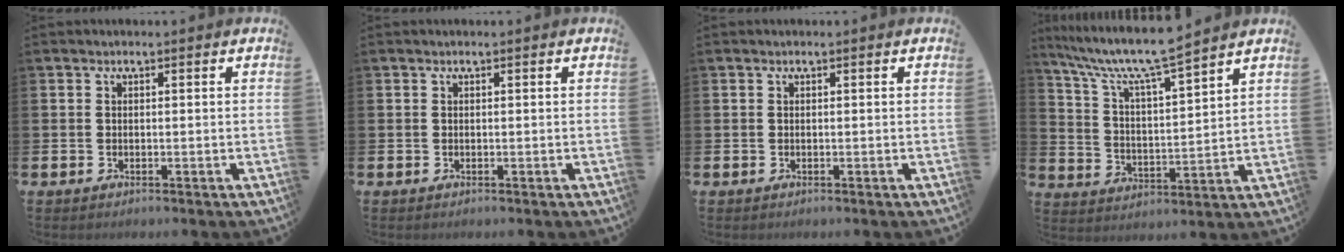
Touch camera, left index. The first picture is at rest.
{"total": 0.0}
{"total": 0.0}
{"total": 9.1, "force": [8.3, 0.4, 3.7], "torque": [-0.109, -0.048, 0.144]}